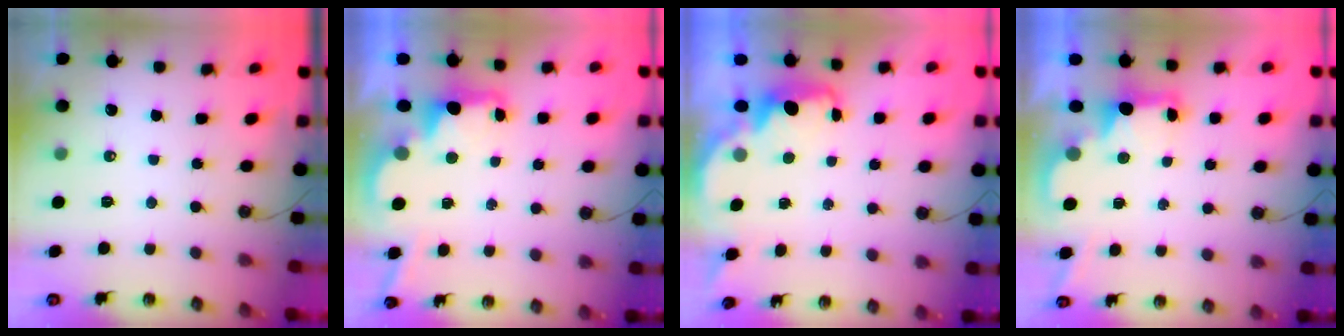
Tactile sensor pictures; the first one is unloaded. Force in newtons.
{"total": 2.6, "press": 2.4, "slide": 0.8}
{"total": 2.1, "press": 2.0, "slide": 0.7}
{"total": 2.4, "press": 2.3, "slide": 0.7}